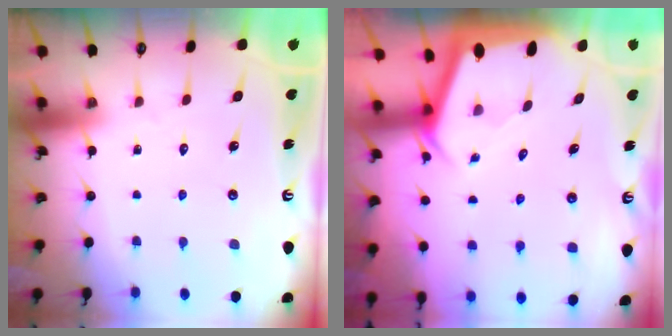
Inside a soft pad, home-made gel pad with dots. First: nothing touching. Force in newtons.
{"total": 2.2, "press": 2.2, "slide": 0.1}